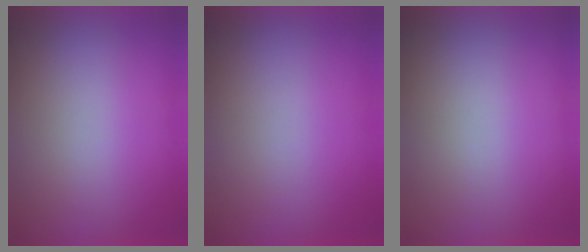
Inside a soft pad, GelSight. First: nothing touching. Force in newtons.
{"total": 0.0}
{"total": 1.0}